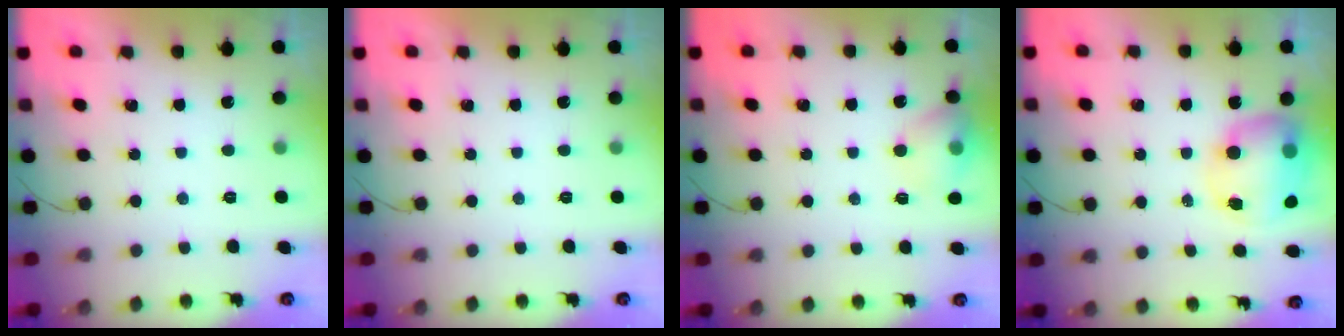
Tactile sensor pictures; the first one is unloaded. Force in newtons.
{"total": 0.0}
{"total": 10.6, "press": 10.5, "slide": 1.6}
{"total": 11.3, "press": 11.0, "slide": 2.8}